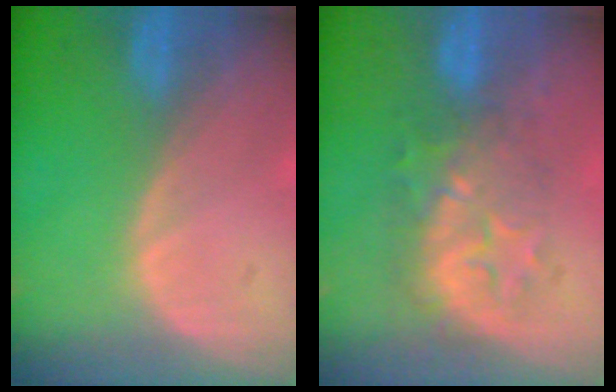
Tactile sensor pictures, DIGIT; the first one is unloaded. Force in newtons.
{"total": 7.8, "press": 7.5, "slide": 2.1}